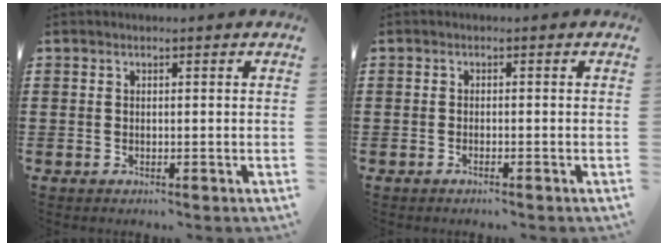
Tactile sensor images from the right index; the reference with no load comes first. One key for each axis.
{"total": 0.7, "fx": -0.6, "fy": 0.0, "fz": 0.3, "tx": -0.007, "ty": -0.002, "tz": -0.012}